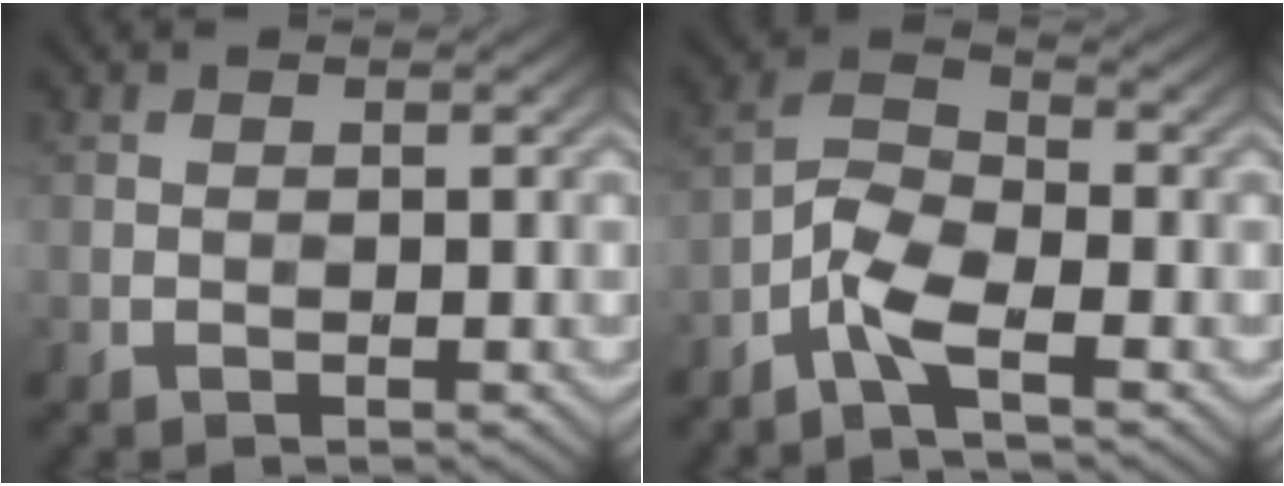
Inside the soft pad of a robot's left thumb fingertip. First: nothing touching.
{"total": 5.4, "force": [-3.3, 1.6, 4.0], "torque": [-0.090, 0.001, -0.083]}